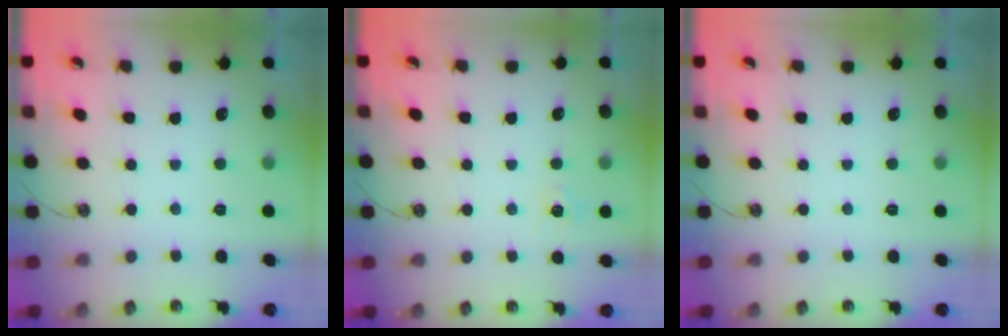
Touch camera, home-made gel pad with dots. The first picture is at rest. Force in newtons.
{"total": 4.2, "press": 4.2, "slide": 0.6}
{"total": 0.0}